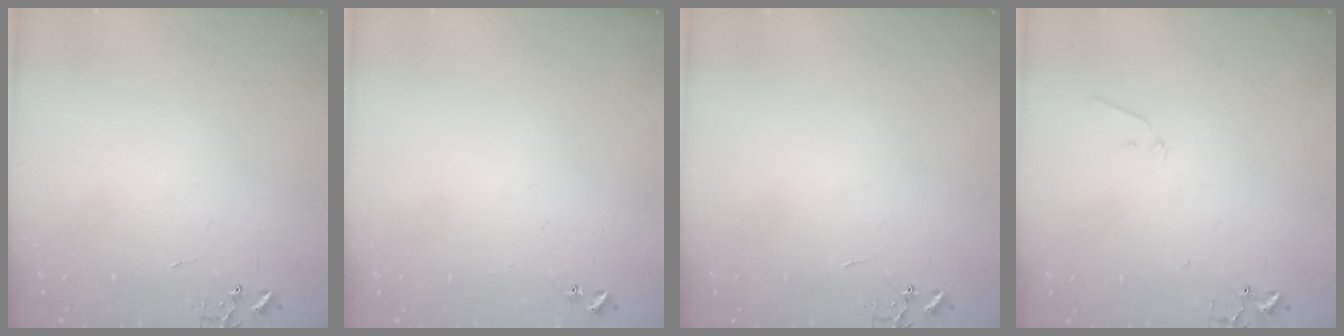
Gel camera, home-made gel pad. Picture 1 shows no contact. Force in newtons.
{"total": 5.4, "press": 5.4, "slide": 0.6}
{"total": 0.0}
{"total": 6.3, "press": 6.3, "slide": 0.7}